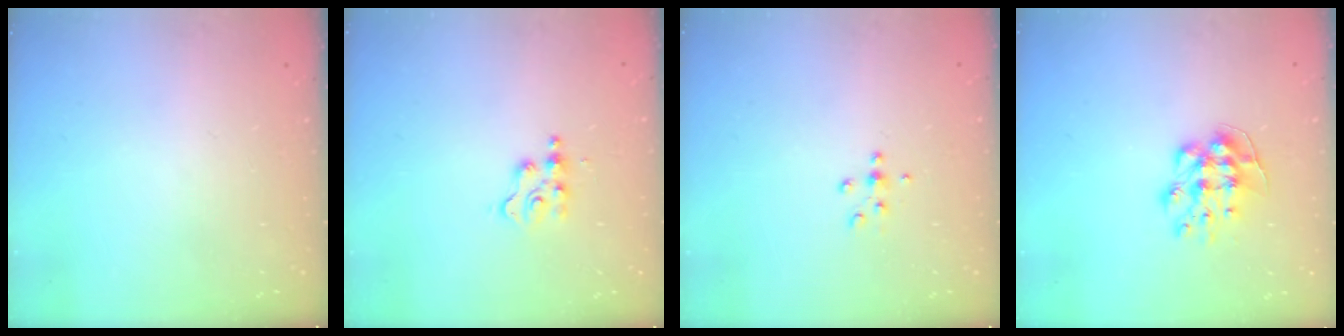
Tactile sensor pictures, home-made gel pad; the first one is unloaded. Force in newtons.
{"total": 3.9, "press": 3.8, "slide": 0.6}
{"total": 5.4, "press": 5.0, "slide": 2.0}
{"total": 9.3, "press": 9.3, "slide": 0.4}